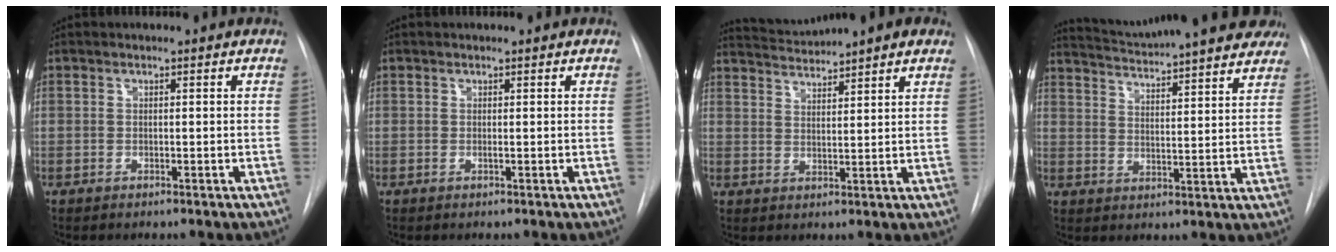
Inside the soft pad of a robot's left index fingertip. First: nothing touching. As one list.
[{"total": 0.0}, {"total": 6.4, "force": [6.0, -0.3, 2.1], "torque": [-0.040, 0.016, 0.097]}, {"total": 23.2, "force": [21.0, 2.4, 9.6], "torque": [-0.149, -0.024, 0.272]}]